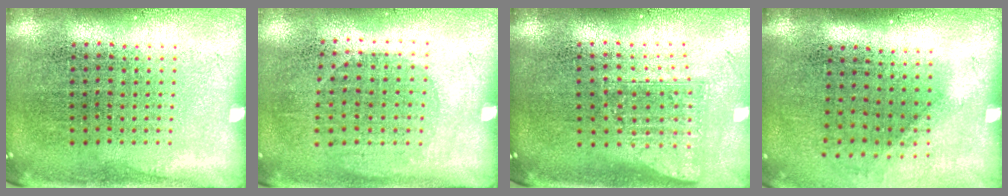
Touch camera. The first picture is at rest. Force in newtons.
{"total": 1.0, "press": 0.9, "slide": 0.4}
{"total": 1.6, "press": 1.2, "slide": 1.1}
{"total": 1.3, "press": 0.9, "slide": 0.9}